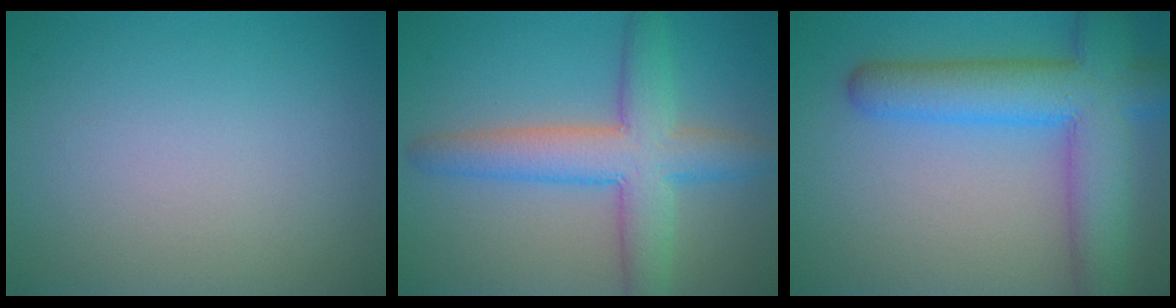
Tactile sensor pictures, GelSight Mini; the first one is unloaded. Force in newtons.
{"total": 6.6, "press": 6.6, "slide": 0.3}
{"total": 8.9, "press": 8.9, "slide": 0.4}